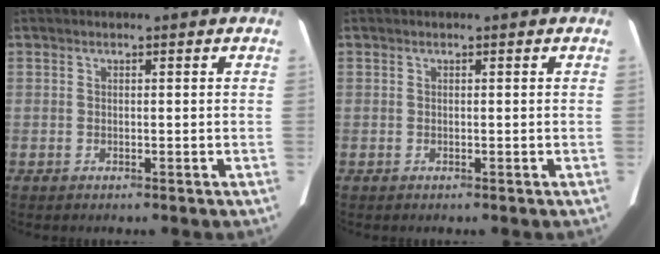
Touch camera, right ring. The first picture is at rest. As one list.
[{"total": 0.0}]